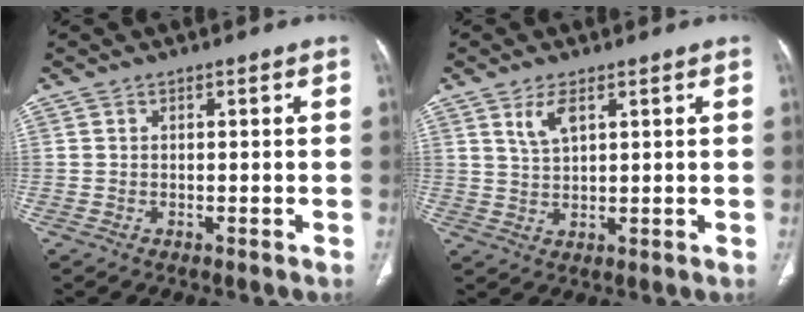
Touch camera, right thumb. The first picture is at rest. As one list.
[{"total": 4.1, "force": [2.2, 1.6, 3.0], "torque": [-0.059, -0.010, 0.050]}]